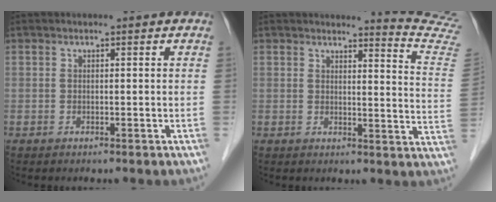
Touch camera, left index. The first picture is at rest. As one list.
[{"total": 10.9, "force": [10.8, -1.8, 0.3], "torque": [-0.006, -0.130, 0.096]}]